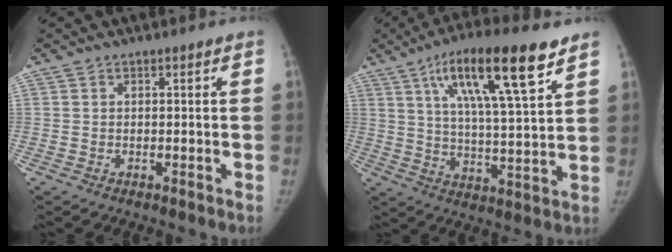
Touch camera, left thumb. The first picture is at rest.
{"total": 18.1, "force": [9.8, 3.6, 14.8], "torque": [-0.235, -0.028, 0.165]}